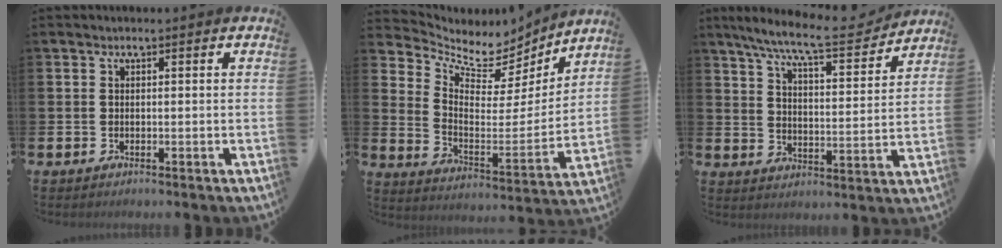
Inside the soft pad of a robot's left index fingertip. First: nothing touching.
{"total": 7.4, "force": [6.4, 3.3, 1.6], "torque": [-0.053, -0.055, 0.107]}
{"total": 9.4, "force": [8.3, 1.1, 4.3], "torque": [-0.107, -0.045, 0.141]}